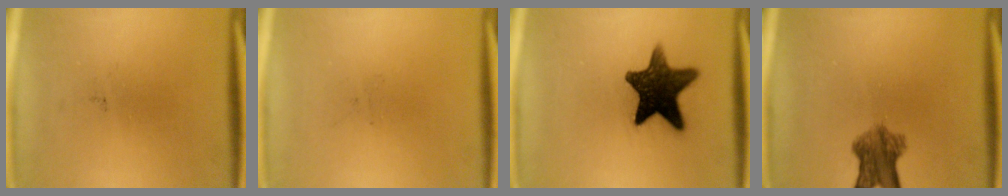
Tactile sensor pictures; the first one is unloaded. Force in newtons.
{"total": 0.0}
{"total": 13.8}
{"total": 6.1}